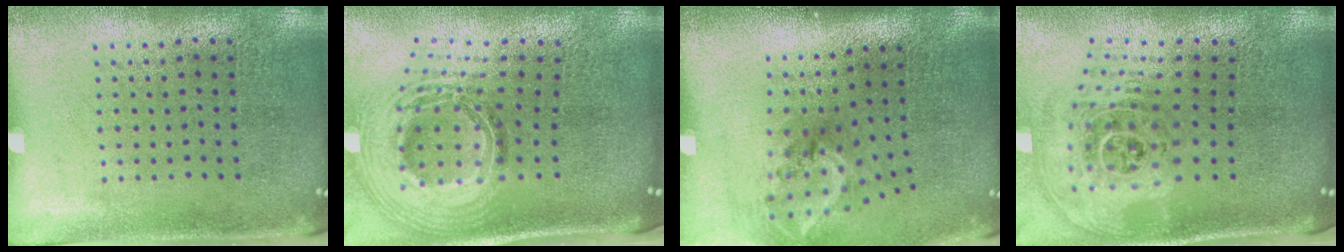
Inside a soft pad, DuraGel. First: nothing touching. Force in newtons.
{"total": 2.5, "press": 1.8, "slide": 1.8}
{"total": 2.1, "press": 1.3, "slide": 1.6}
{"total": 2.6, "press": 1.8, "slide": 1.9}